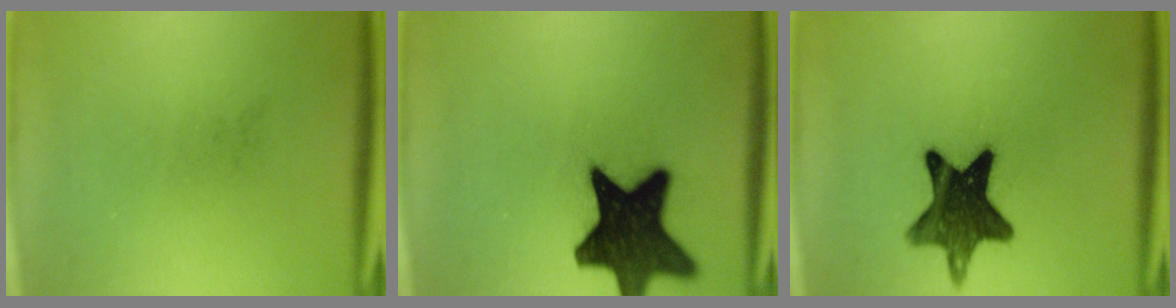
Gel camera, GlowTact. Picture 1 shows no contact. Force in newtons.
{"total": 18.0}
{"total": 13.3}